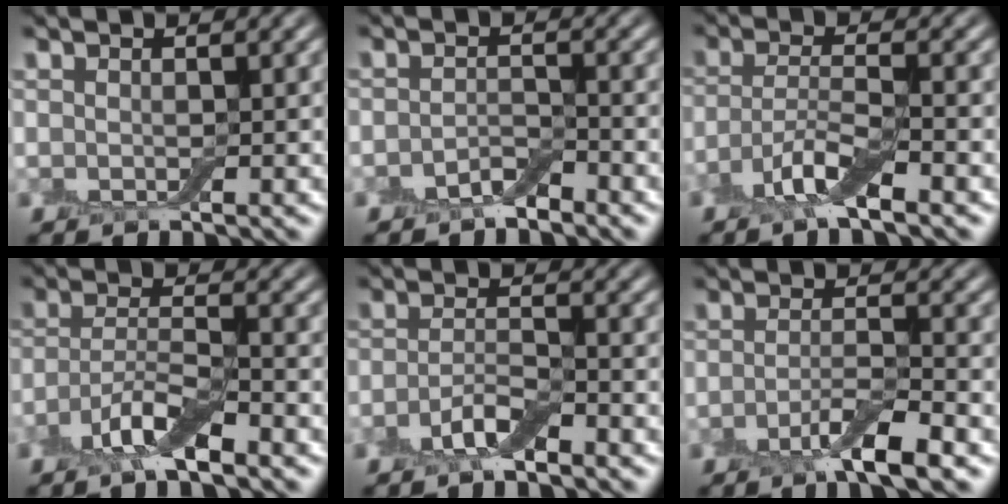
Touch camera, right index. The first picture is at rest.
{"total": 1.7, "force": [-1.3, 0.6, 0.9], "torque": [-0.017, 0.004, -0.027]}
{"total": 3.8, "force": [-2.3, 0.7, 2.9], "torque": [-0.061, 0.001, -0.055]}
{"total": 4.1, "force": [-2.6, 1.0, 3.1], "torque": [-0.061, 0.002, -0.059]}
{"total": 2.7, "force": [-1.7, 0.8, 1.9], "torque": [-0.041, 0.004, -0.041]}
{"total": 3.8, "force": [-2.0, 0.7, 3.1], "torque": [-0.056, 0.002, -0.046]}